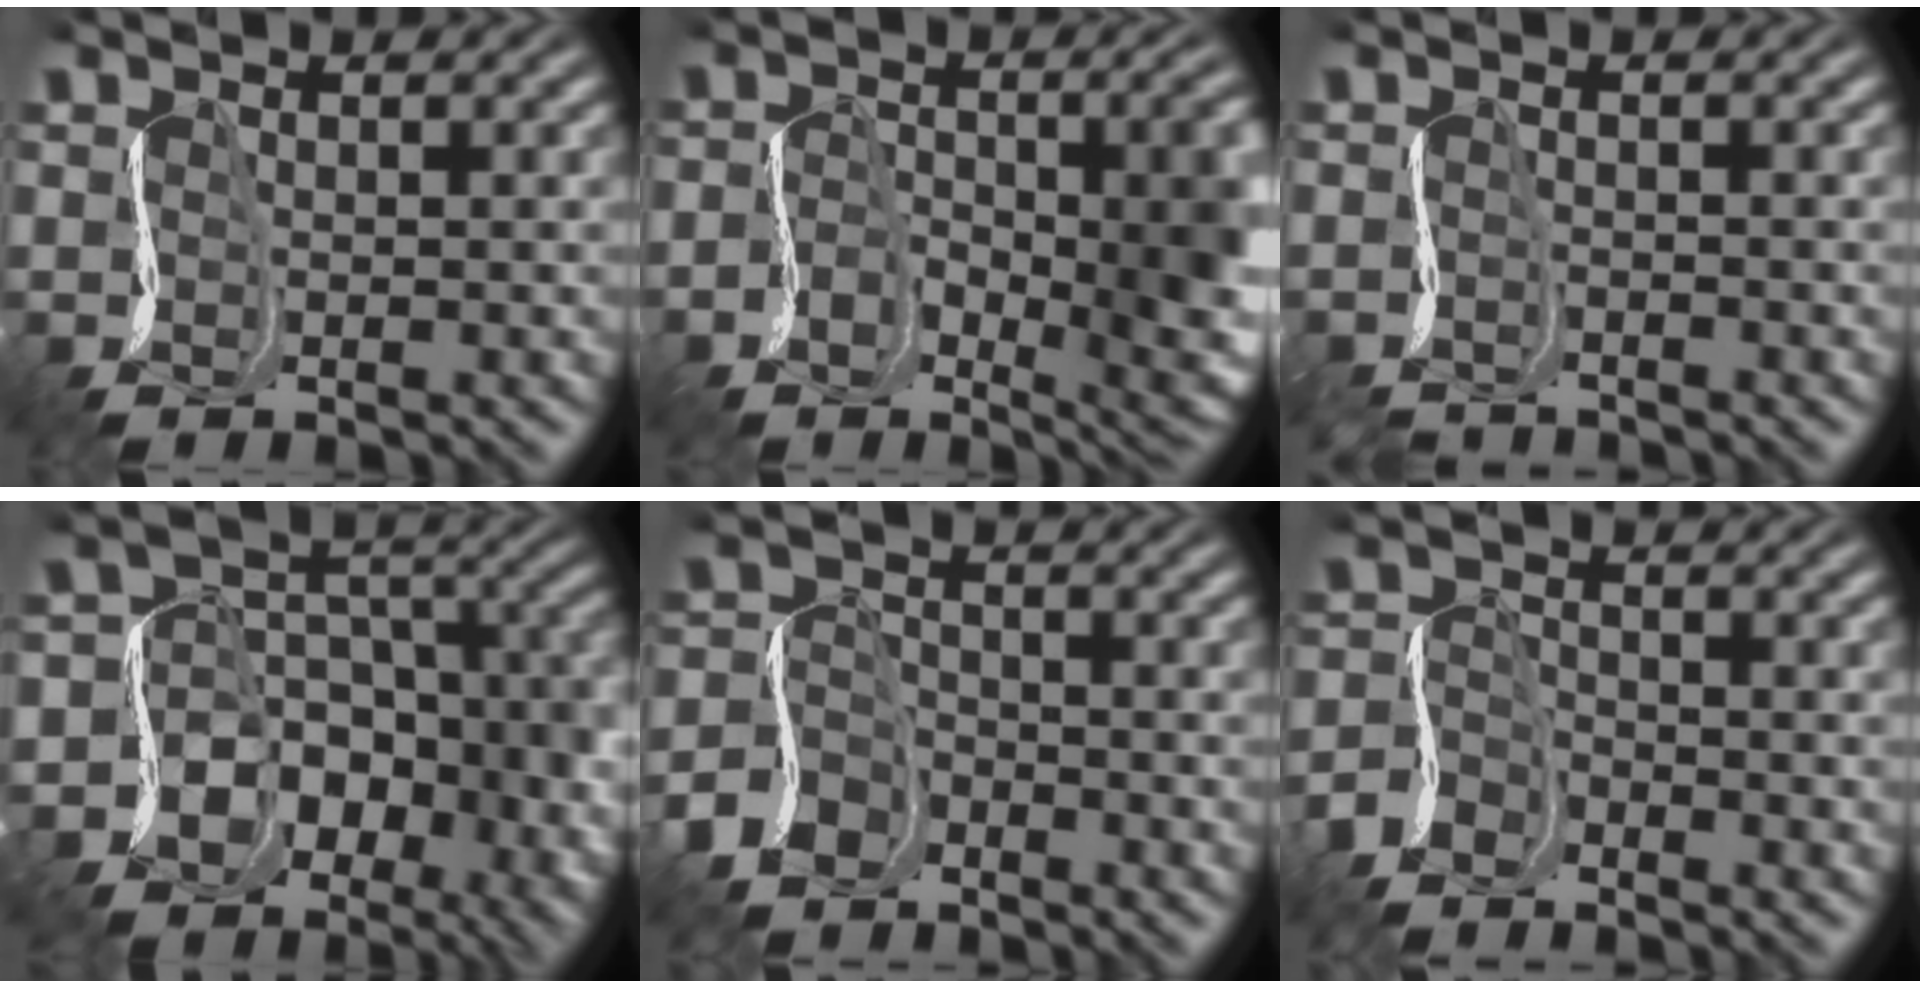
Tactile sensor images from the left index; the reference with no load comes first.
{"total": 10.8, "force": [-2.6, 5.3, 9.0], "torque": [-0.128, -0.013, -0.039]}
{"total": 1.7, "force": [-1.6, -0.4, -0.4], "torque": [0.004, -0.004, -0.033]}
{"total": 8.4, "force": [-3.4, 6.8, 3.5], "torque": [-0.037, 0.010, -0.066]}
{"total": 3.3, "force": [-2.5, 2.0, 0.8], "torque": [-0.026, 0.002, -0.059]}
{"total": 2.7, "force": [-2.3, 1.2, 0.6], "torque": [-0.018, 0.001, -0.057]}